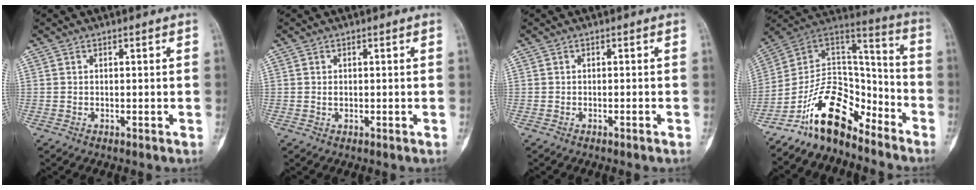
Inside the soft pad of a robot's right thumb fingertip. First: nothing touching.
{"total": 0.8, "force": [0.1, 0.5, 0.6], "torque": [-0.010, 0.000, 0.004]}
{"total": 0.7, "force": [-0.5, 0.0, 0.5], "torque": [-0.013, 0.004, -0.005]}
{"total": 15.4, "force": [-11.0, 7.6, 7.7], "torque": [-0.103, 0.117, -0.204]}